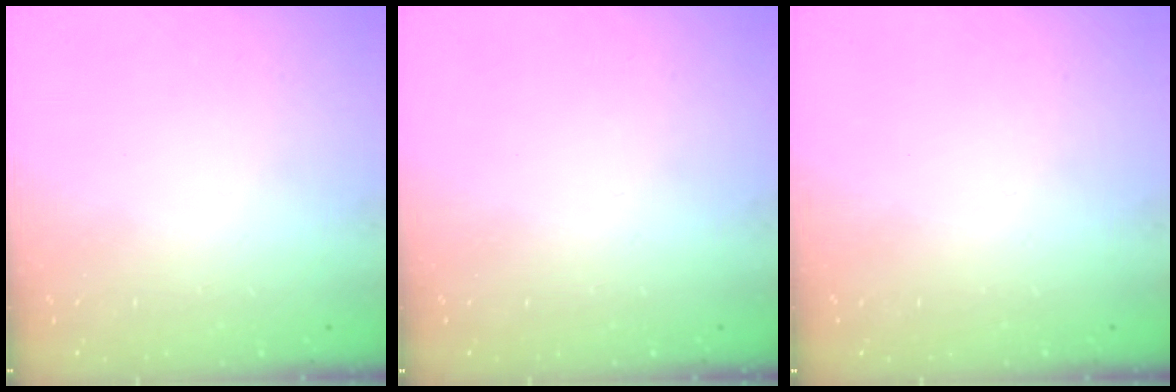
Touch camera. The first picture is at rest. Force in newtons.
{"total": 0.0}
{"total": 0.0}